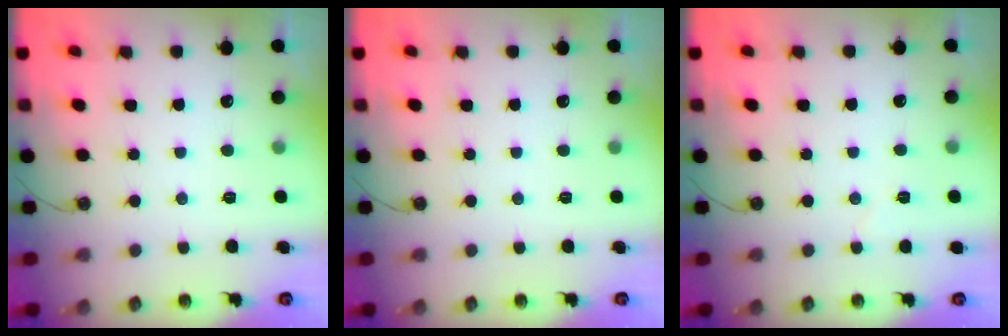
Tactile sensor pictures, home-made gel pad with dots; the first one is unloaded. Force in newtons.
{"total": 0.0}
{"total": 2.9, "press": 2.4, "slide": 1.7}